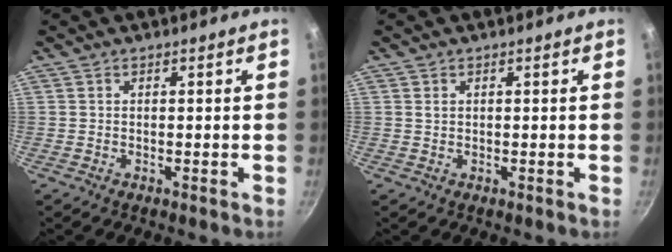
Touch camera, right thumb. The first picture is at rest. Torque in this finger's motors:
{"motor_torque": [-0.35, 0.49, 0.31, 0.17, 0.00]}